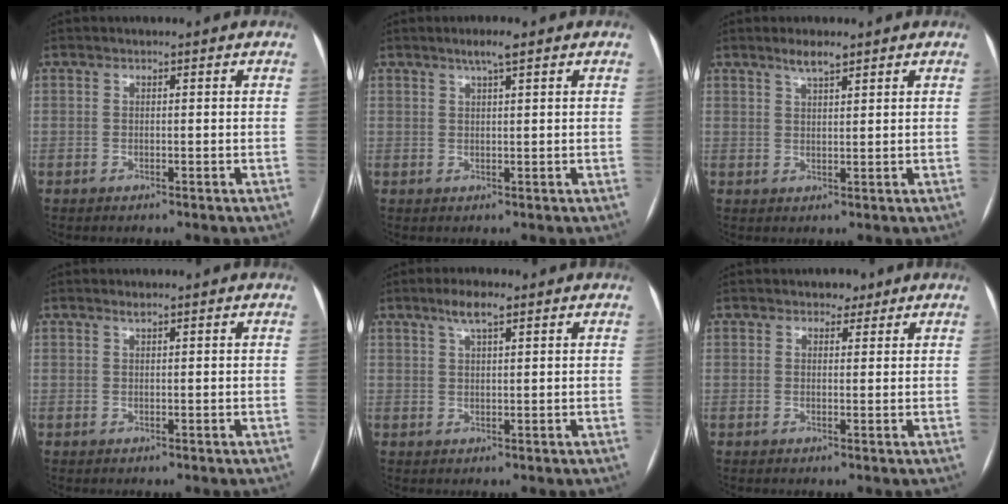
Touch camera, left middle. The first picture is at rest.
{"total": 2.5, "force": [1.6, 0.0, 2.0], "torque": [-0.040, 0.004, 0.030]}
{"total": 2.8, "force": [2.2, 0.4, 1.7], "torque": [-0.037, 0.003, 0.041]}
{"total": 0.6, "force": [0.5, 0.0, 0.3], "torque": [-0.010, 0.001, 0.013]}
{"total": 3.6, "force": [2.3, 0.6, 2.7], "torque": [-0.055, 0.009, 0.044]}
{"total": 2.2, "force": [1.6, 1.3, 0.7], "torque": [-0.007, 0.004, 0.020]}